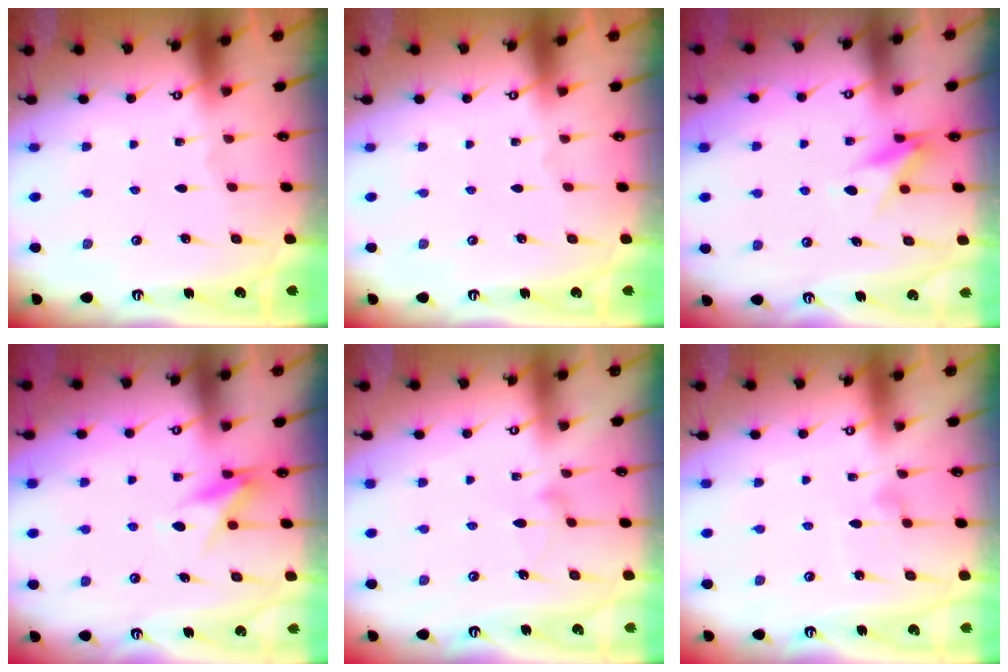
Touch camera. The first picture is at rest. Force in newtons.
{"total": 0.0}
{"total": 7.8, "press": 7.7, "slide": 1.1}
{"total": 7.8, "press": 7.7, "slide": 1.1}
{"total": 8.6, "press": 8.6, "slide": 0.5}
{"total": 7.7, "press": 7.7, "slide": 0.4}